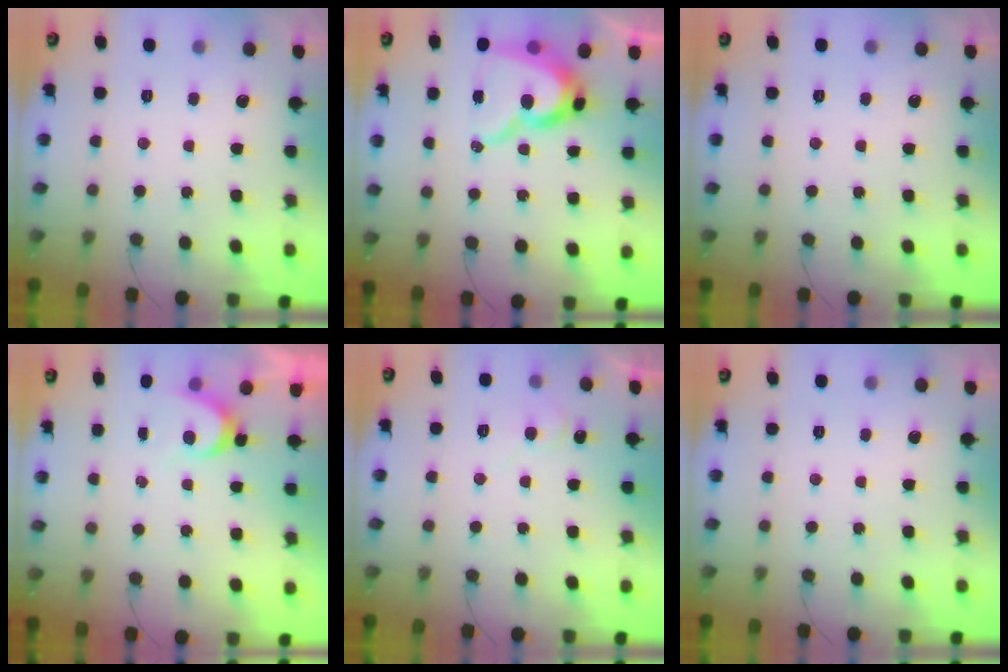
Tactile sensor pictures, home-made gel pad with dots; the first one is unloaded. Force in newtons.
{"total": 15.4, "press": 15.3, "slide": 1.3}
{"total": 0.0}
{"total": 3.8, "press": 3.8, "slide": 0.3}
{"total": 6.0, "press": 6.0, "slide": 0.6}
{"total": 0.0}